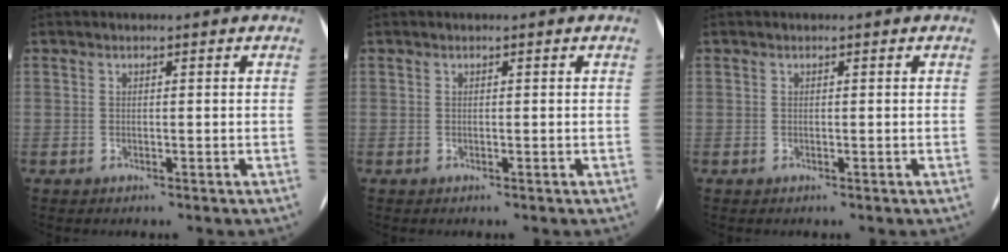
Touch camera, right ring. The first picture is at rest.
{"total": 0.0}
{"total": 0.0}